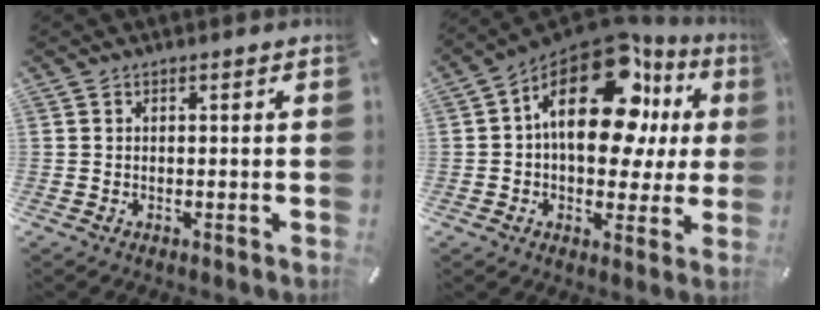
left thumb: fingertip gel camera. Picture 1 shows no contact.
{"total": 21.5, "force": [7.8, 11.8, 16.2], "torque": [-0.256, -0.051, 0.126]}